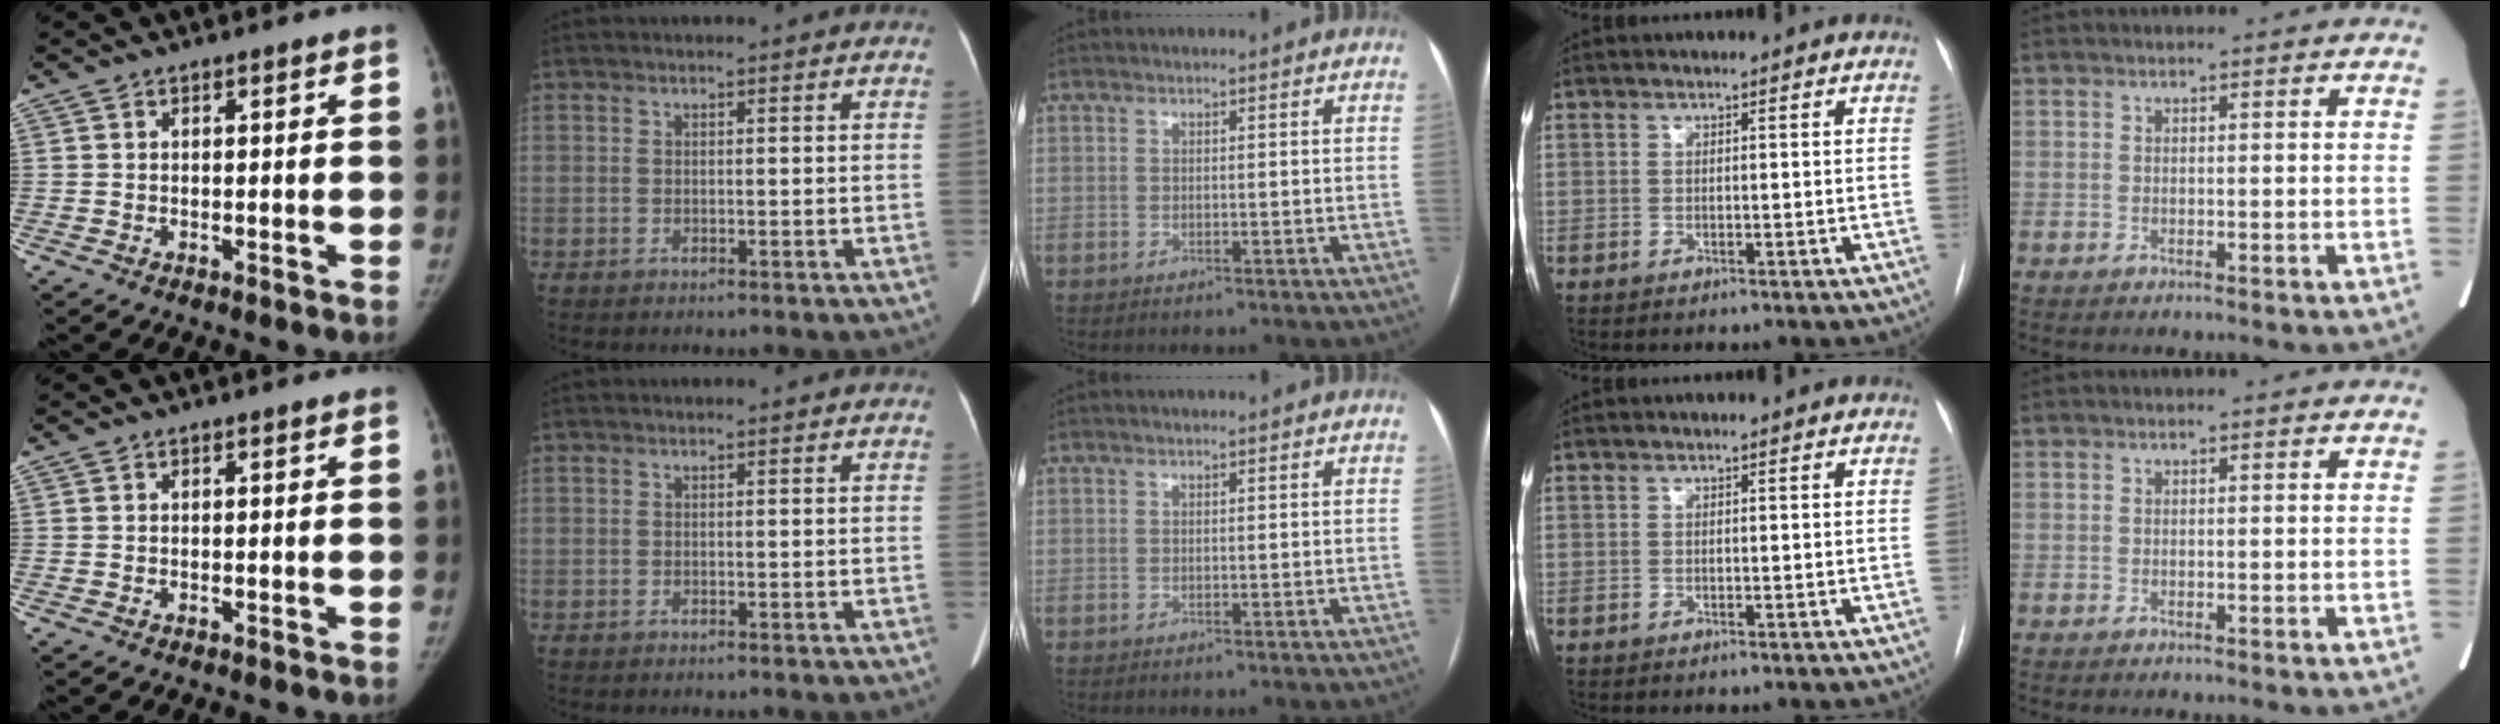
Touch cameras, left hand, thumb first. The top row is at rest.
{}